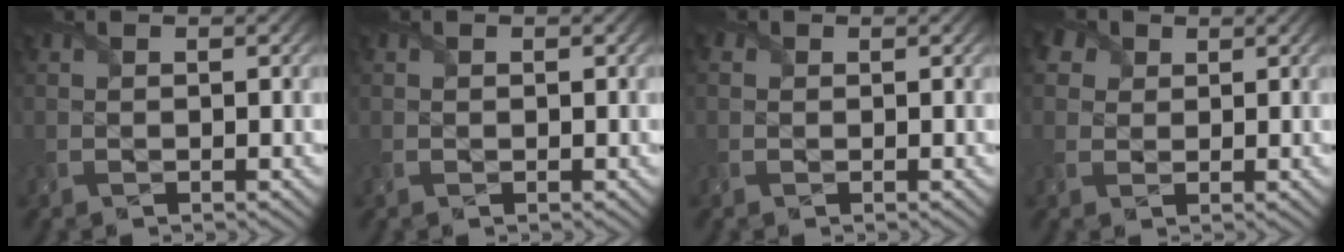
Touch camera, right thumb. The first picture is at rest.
{"total": 0.8, "force": [0.0, 0.7, 0.5], "torque": [-0.010, -0.004, 0.001]}
{"total": 0.8, "force": [0.3, 0.8, 0.1], "torque": [-0.008, 0.004, 0.003]}
{"total": 4.6, "force": [2.5, 3.4, 1.7], "torque": [-0.072, 0.016, 0.041]}